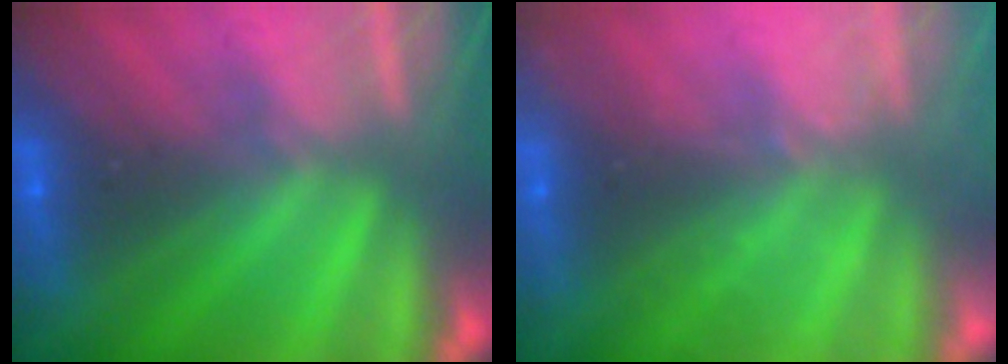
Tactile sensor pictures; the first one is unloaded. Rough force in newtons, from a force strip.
{"total": 2.3}